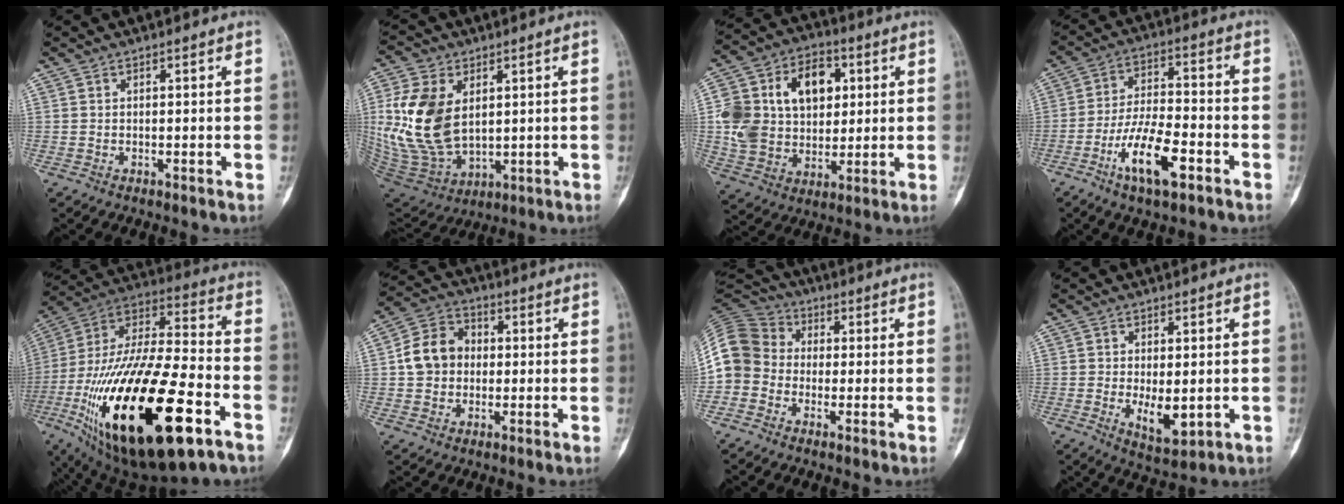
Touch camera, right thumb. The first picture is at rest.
{"total": 17.3, "force": [2.9, 11.2, 12.8], "torque": [-0.248, -0.017, 0.071]}
{"total": 19.6, "force": [3.8, 14.1, 13.2], "torque": [-0.214, 0.014, 0.072]}
{"total": 11.9, "force": [-5.9, 4.0, 9.6], "torque": [-0.183, 0.030, -0.103]}
{"total": 36.9, "force": [-14.4, 13.9, 30.9], "torque": [-0.606, 0.032, -0.232]}
{"total": 9.2, "force": [0.2, 7.7, 5.0], "torque": [-0.073, 0.022, -0.008]}
{"total": 11.8, "force": [-1.8, 10.6, 4.8], "torque": [-0.098, 0.044, -0.045]}
{"total": 6.2, "force": [-0.9, 2.9, 5.4], "torque": [-0.079, -0.015, -0.002]}